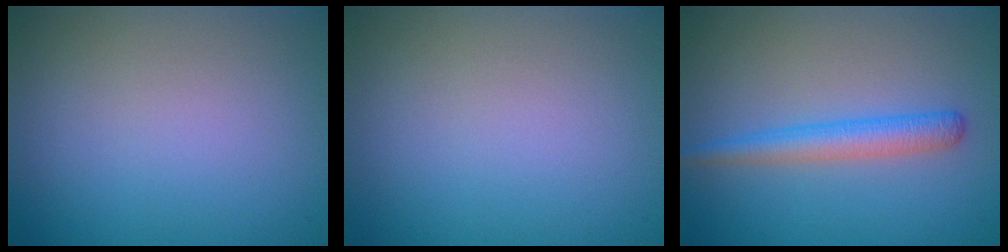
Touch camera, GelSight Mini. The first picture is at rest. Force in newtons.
{"total": 0.0}
{"total": 2.6, "press": 2.6, "slide": 0.1}